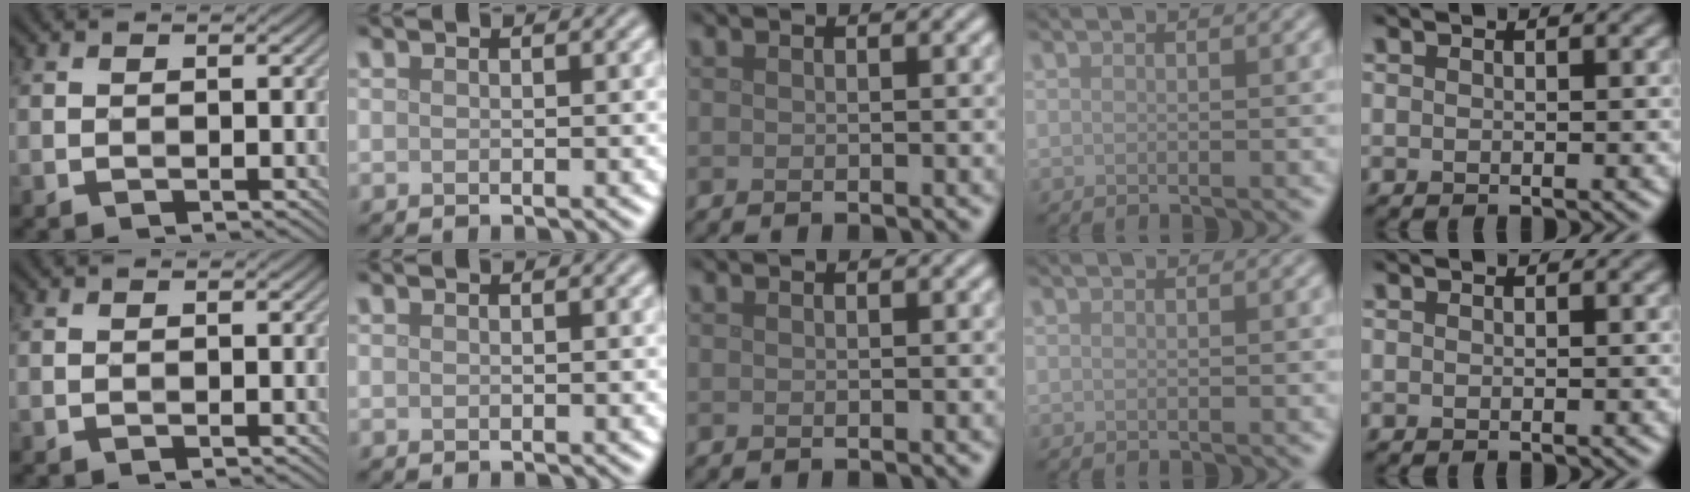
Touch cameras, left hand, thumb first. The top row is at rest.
{}